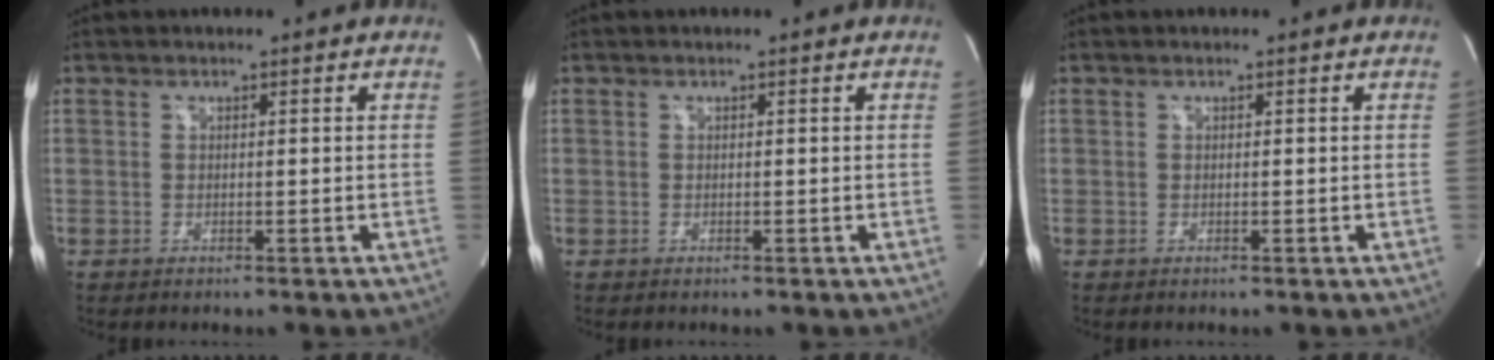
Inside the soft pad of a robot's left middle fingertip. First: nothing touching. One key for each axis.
{"total": 0.0}
{"total": 0.0}